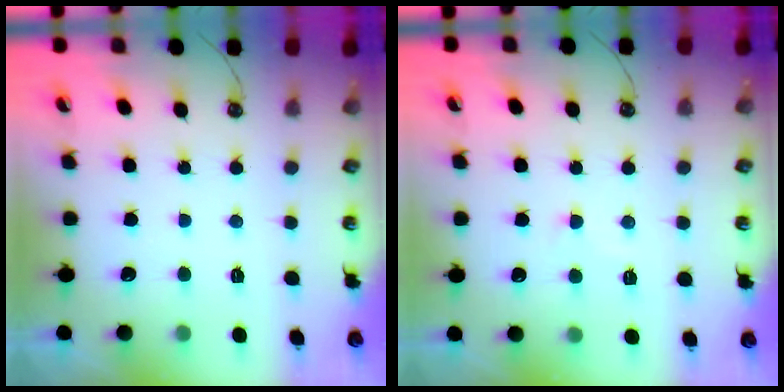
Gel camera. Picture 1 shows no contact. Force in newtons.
{"total": 3.5, "press": 3.5, "slide": 0.5}